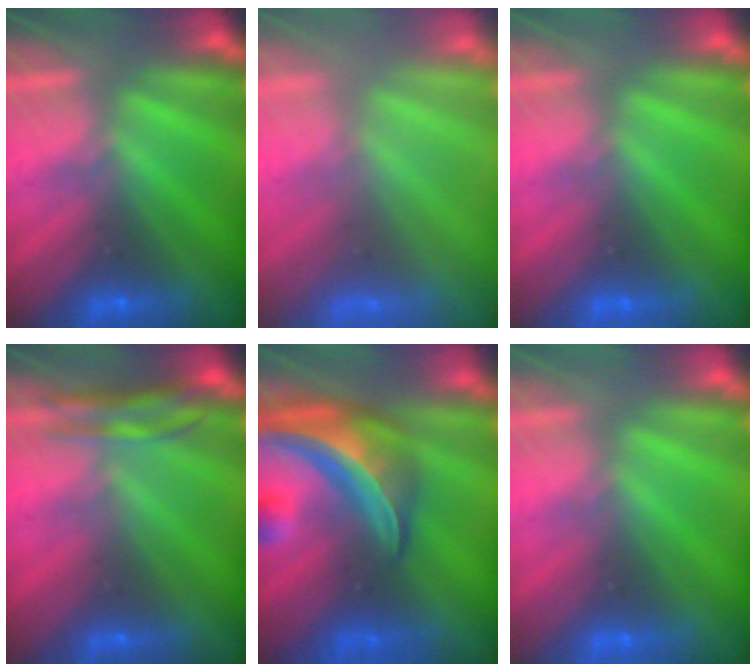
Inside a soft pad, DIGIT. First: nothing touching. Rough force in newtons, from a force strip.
{"total": 8.0}
{"total": 1.4}
{"total": 4.2}
{"total": 9.6}
{"total": 1.4}